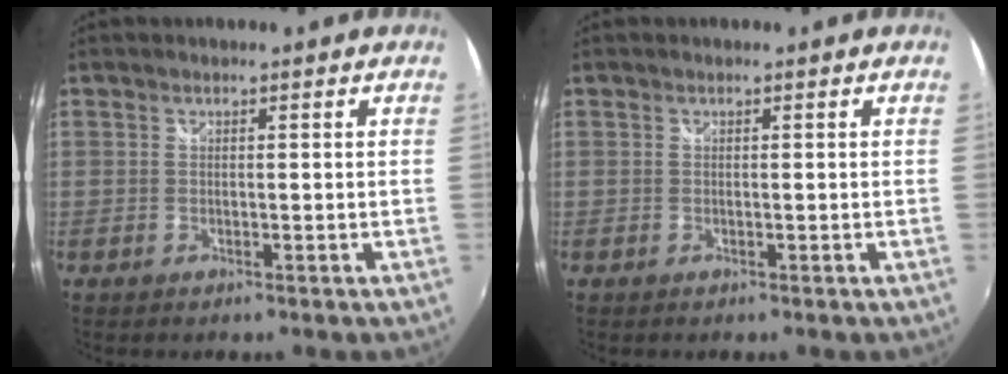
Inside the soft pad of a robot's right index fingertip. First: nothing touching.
{"total": 0.0}